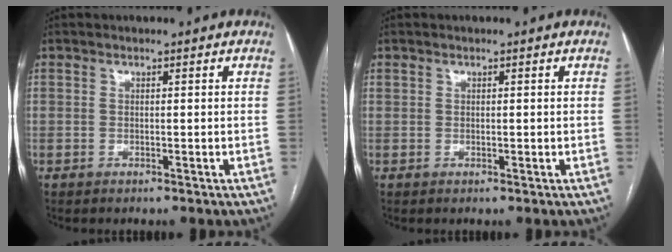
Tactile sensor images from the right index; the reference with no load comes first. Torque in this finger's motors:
{"motor_torque": [-0.11, 0.14, -0.04, 0.00]}